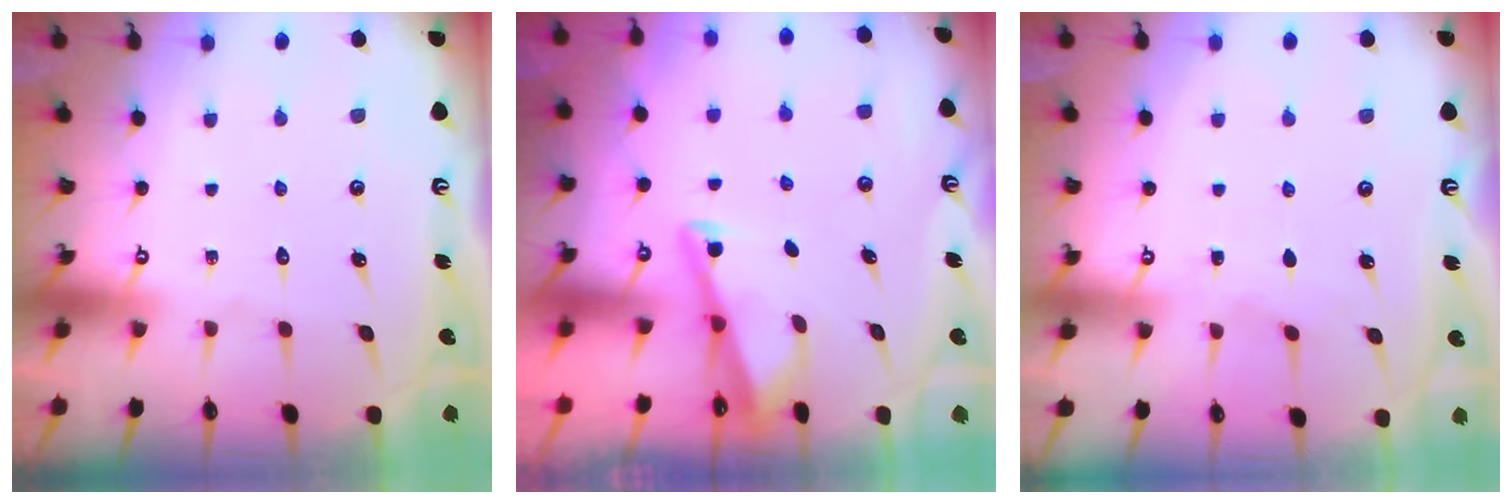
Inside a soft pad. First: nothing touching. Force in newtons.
{"total": 3.0, "press": 3.0, "slide": 0.3}
{"total": 1.6, "press": 1.6, "slide": 0.3}